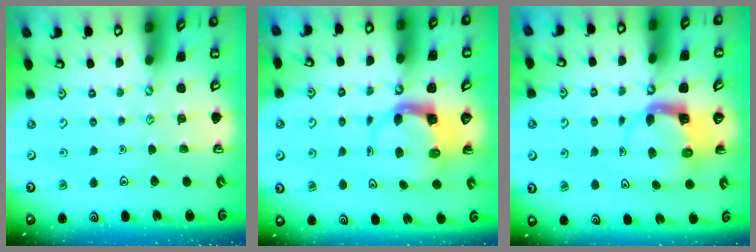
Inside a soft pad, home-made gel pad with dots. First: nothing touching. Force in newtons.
{"total": 3.7, "press": 3.6, "slide": 0.5}
{"total": 4.0, "press": 4.0, "slide": 0.5}